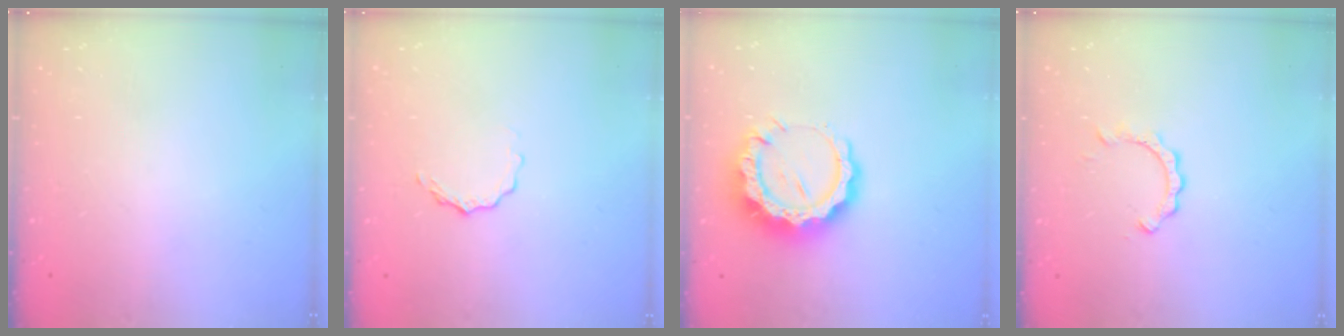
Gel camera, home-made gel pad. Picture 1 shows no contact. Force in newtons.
{"total": 4.9, "press": 4.9, "slide": 0.5}
{"total": 14.2, "press": 14.2, "slide": 1.2}
{"total": 2.4, "press": 2.4, "slide": 0.3}